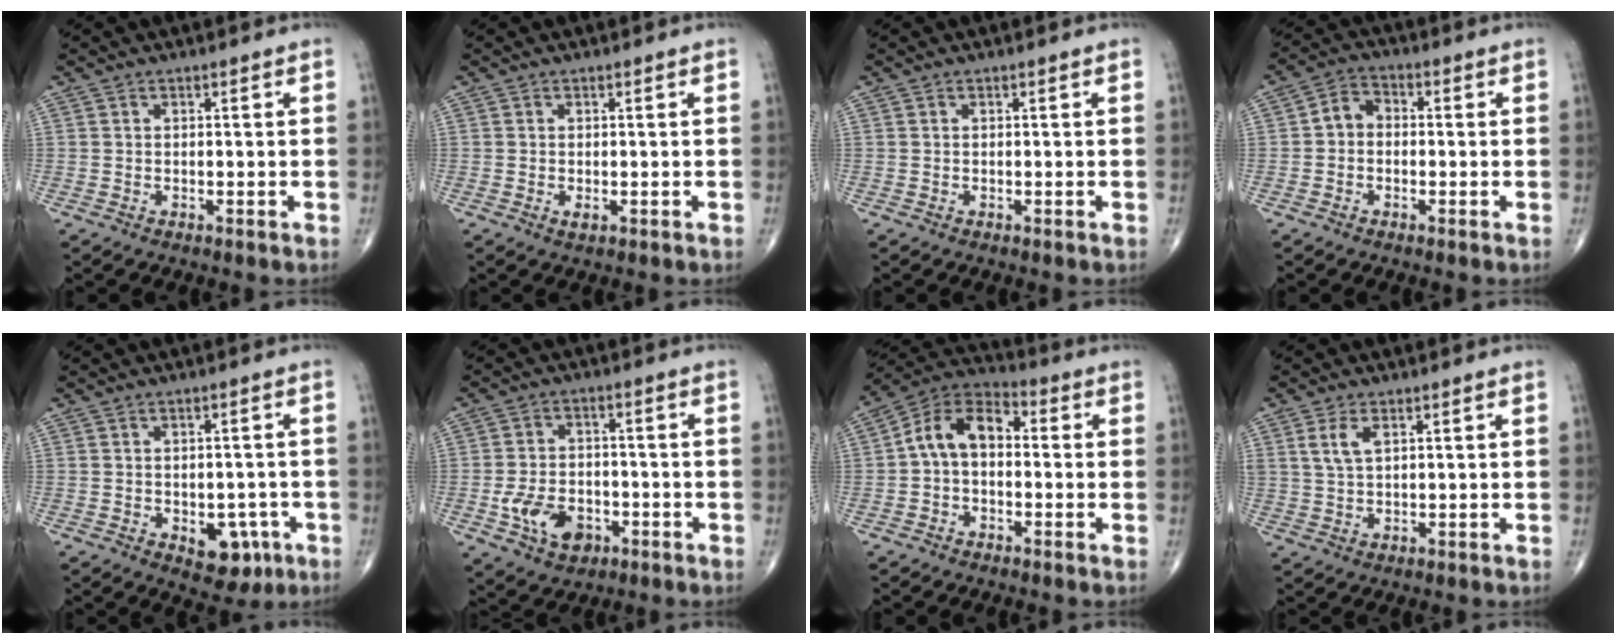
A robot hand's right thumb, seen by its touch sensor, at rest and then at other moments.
{"total": 1.0, "force": [-0.3, 0.5, 0.8], "torque": [-0.012, -0.002, -0.005]}
{"total": 0.0}
{"total": 4.5, "force": [-0.5, 3.6, 2.6], "torque": [-0.027, 0.018, -0.023]}
{"total": 7.1, "force": [-2.6, 4.4, 4.9], "torque": [-0.029, 0.012, -0.024]}
{"total": 9.1, "force": [-3.2, 6.2, 5.8], "torque": [-0.085, 0.016, -0.052]}
{"total": 10.2, "force": [0.0, 6.7, 7.6], "torque": [-0.116, 0.036, -0.018]}
{"total": 4.1, "force": [1.7, 2.0, 3.1], "torque": [-0.064, -0.001, 0.039]}